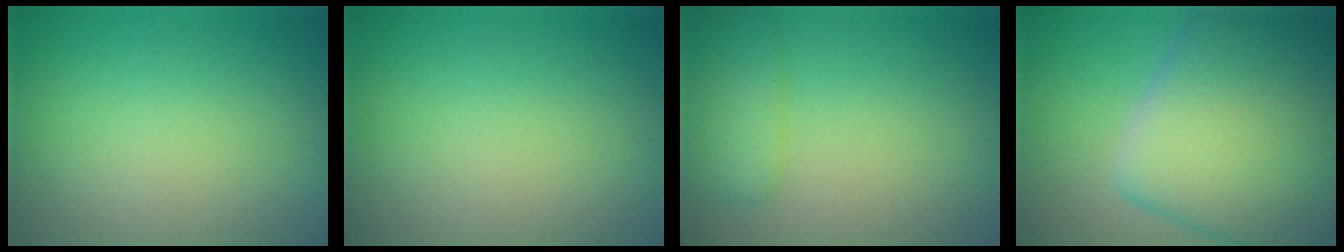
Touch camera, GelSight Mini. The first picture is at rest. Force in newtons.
{"total": 0.0}
{"total": 3.1, "press": 3.1, "slide": 0.2}
{"total": 13.0, "press": 13.0, "slide": 0.5}